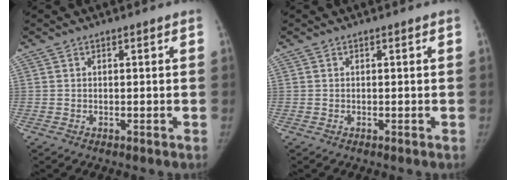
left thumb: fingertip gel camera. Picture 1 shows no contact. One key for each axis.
{"total": 0.0}